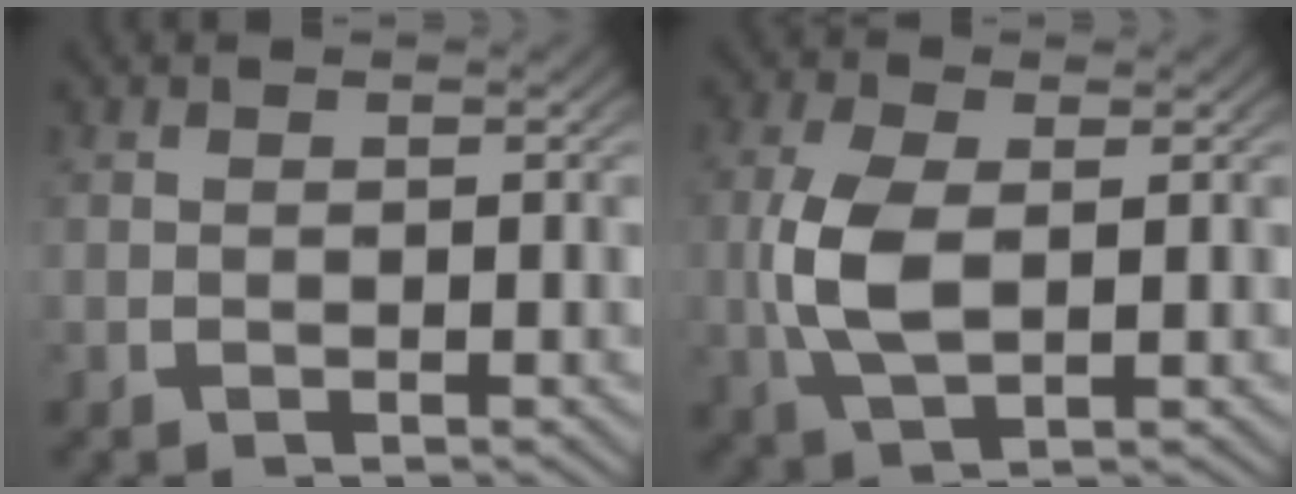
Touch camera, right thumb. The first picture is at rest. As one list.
[{"total": 5.3, "force": [0.1, 2.9, 4.4], "torque": [-0.116, -0.017, 0.012]}]